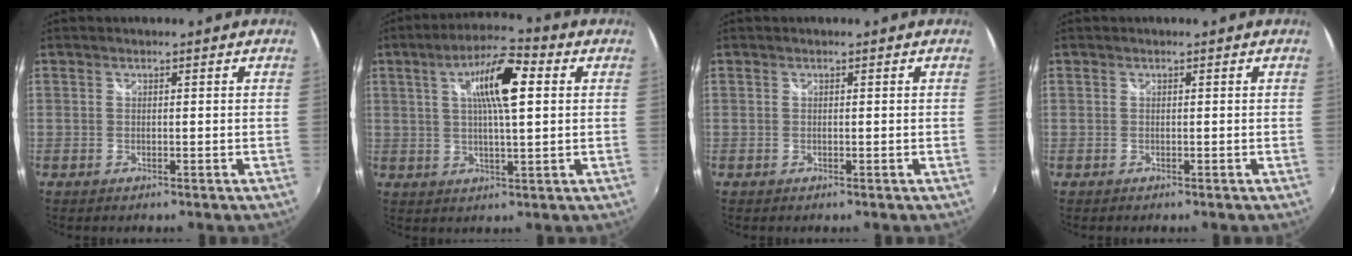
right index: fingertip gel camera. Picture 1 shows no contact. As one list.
[{"total": 10.7, "force": [2.9, 2.4, 10.0], "torque": [-0.172, 0.017, 0.045]}, {"total": 0.0}, {"total": 0.6, "force": [0.4, 0.1, -0.4], "torque": [0.006, 0.002, 0.004]}]